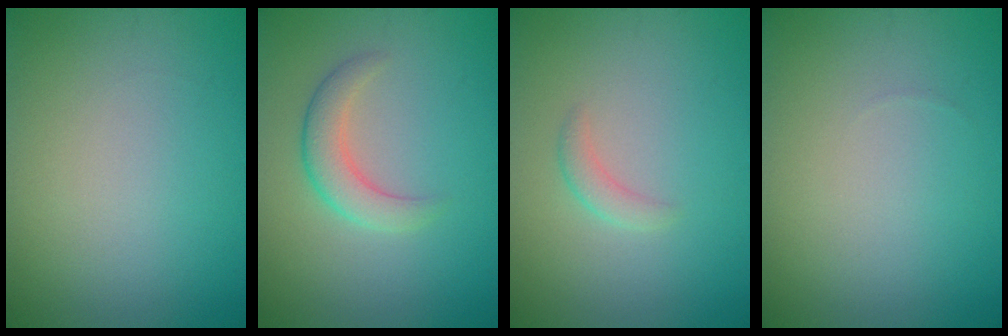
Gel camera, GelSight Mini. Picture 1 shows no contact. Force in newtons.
{"total": 2.9, "press": 2.9, "slide": 0.2}
{"total": 1.3, "press": 1.3, "slide": 0.1}
{"total": 0.0}